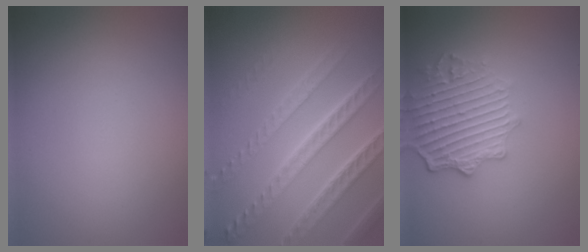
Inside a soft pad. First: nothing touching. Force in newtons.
{"total": 7.3, "press": 5.3, "slide": 5.1}
{"total": 5.5, "press": 4.5, "slide": 3.1}